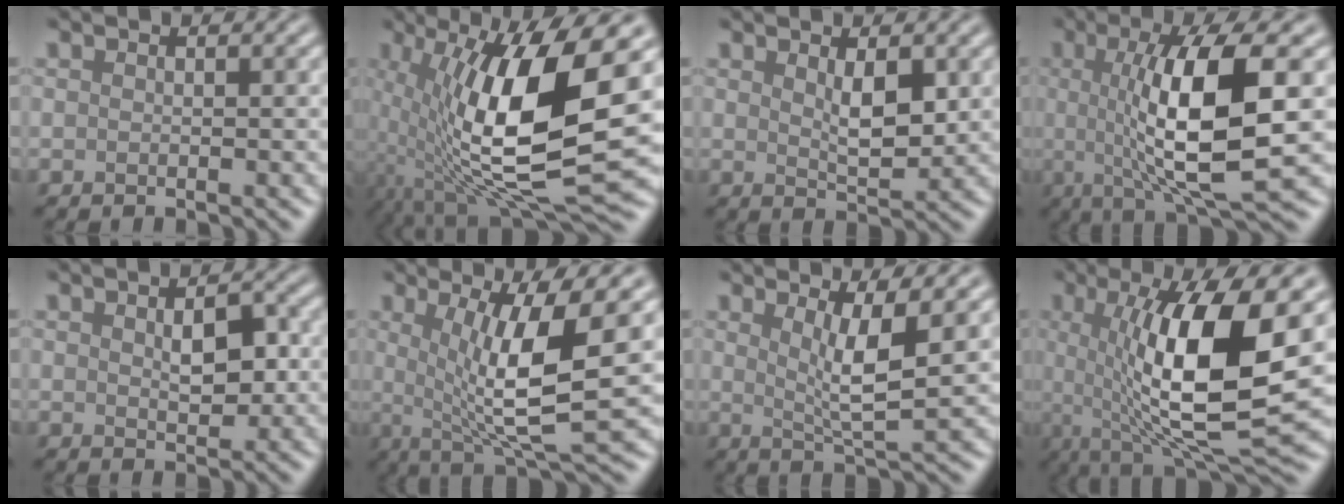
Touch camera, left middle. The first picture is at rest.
{"total": 14.0, "force": [0.6, 4.5, 13.3], "torque": [-0.241, -0.024, 0.013]}
{"total": 2.8, "force": [0.9, 1.0, 2.5], "torque": [-0.047, -0.006, 0.020]}
{"total": 10.4, "force": [0.4, 2.6, 10.0], "torque": [-0.154, -0.006, 0.010]}
{"total": 3.2, "force": [0.4, 1.7, 2.7], "torque": [-0.045, 0.001, 0.007]}
{"total": 8.9, "force": [0.8, 2.1, 8.6], "torque": [-0.139, -0.011, 0.018]}
{"total": 4.4, "force": [1.2, 0.8, 4.1], "torque": [-0.076, -0.010, 0.025]}
{"total": 12.7, "force": [0.9, 3.4, 12.2], "torque": [-0.196, -0.011, 0.019]}